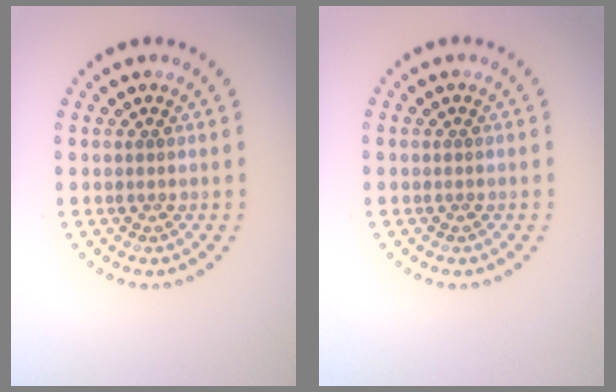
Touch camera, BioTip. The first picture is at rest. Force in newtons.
{"total": 0.0}